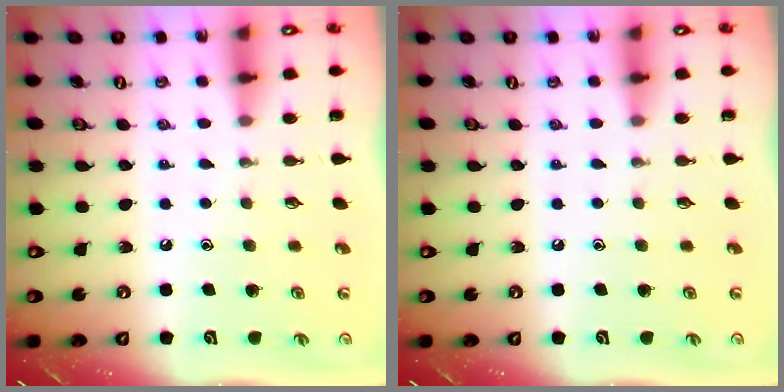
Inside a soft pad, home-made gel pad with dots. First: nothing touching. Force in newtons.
{"total": 0.0}